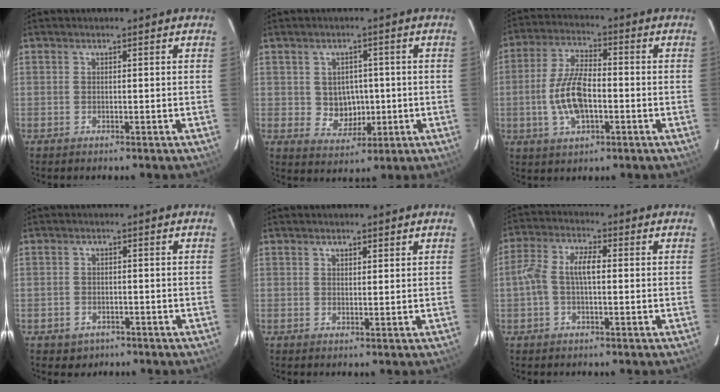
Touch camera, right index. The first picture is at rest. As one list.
[{"total": 5.7, "force": [-0.1, 5.3, 2.2], "torque": [-0.045, 0.009, 0.013]}, {"total": 10.4, "force": [-2.3, 4.6, 9.0], "torque": [-0.186, 0.005, -0.040]}, {"total": 3.2, "force": [-1.6, 2.7, 0.6], "torque": [-0.022, 0.002, -0.017]}, {"total": 1.9, "force": [1.5, 0.8, 0.8], "torque": [-0.008, 0.003, 0.023]}, {"total": 6.5, "force": [-0.1, 2.8, 5.9], "torque": [-0.127, 0.018, -0.004]}]